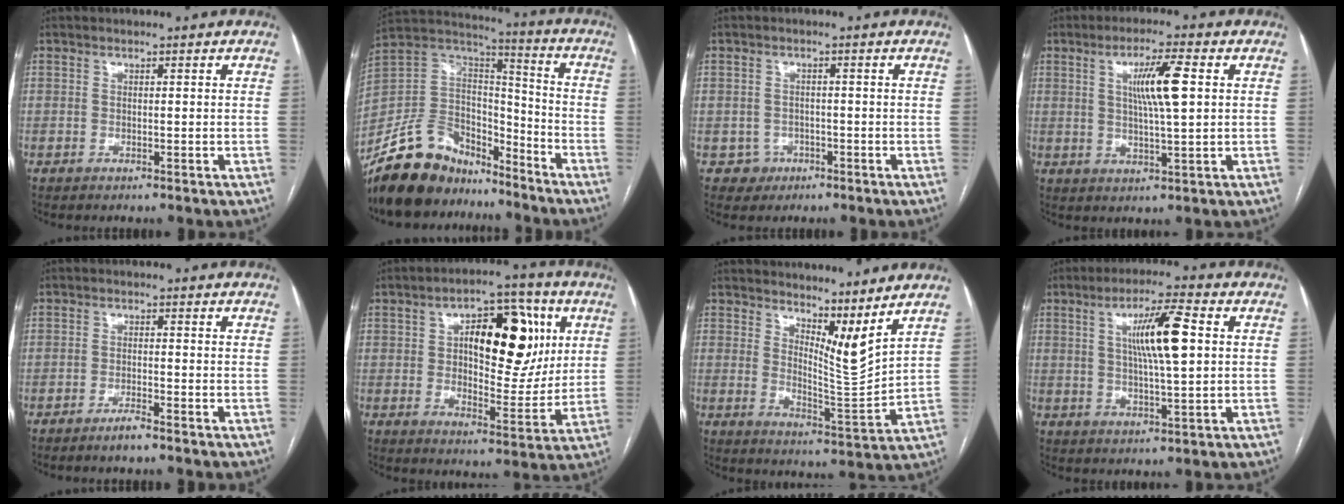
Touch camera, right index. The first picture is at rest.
{"total": 15.9, "force": [-12.9, 8.0, 4.8], "torque": [-0.096, 0.060, -0.234]}
{"total": 2.9, "force": [-1.2, 2.7, -0.3], "torque": [0.016, 0.015, -0.016]}
{"total": 7.8, "force": [1.8, 0.4, 7.5], "torque": [-0.136, 0.002, 0.031]}
{"total": 2.3, "force": [-1.9, -0.1, 1.3], "torque": [-0.028, -0.003, -0.037]}
{"total": 16.2, "force": [4.5, 7.1, 13.9], "torque": [-0.194, 0.030, 0.073]}
{"total": 7.3, "force": [5.6, 0.4, 4.6], "torque": [-0.081, -0.029, 0.099]}
{"total": 10.0, "force": [2.0, 0.9, 9.7], "torque": [-0.172, 0.008, 0.034]}